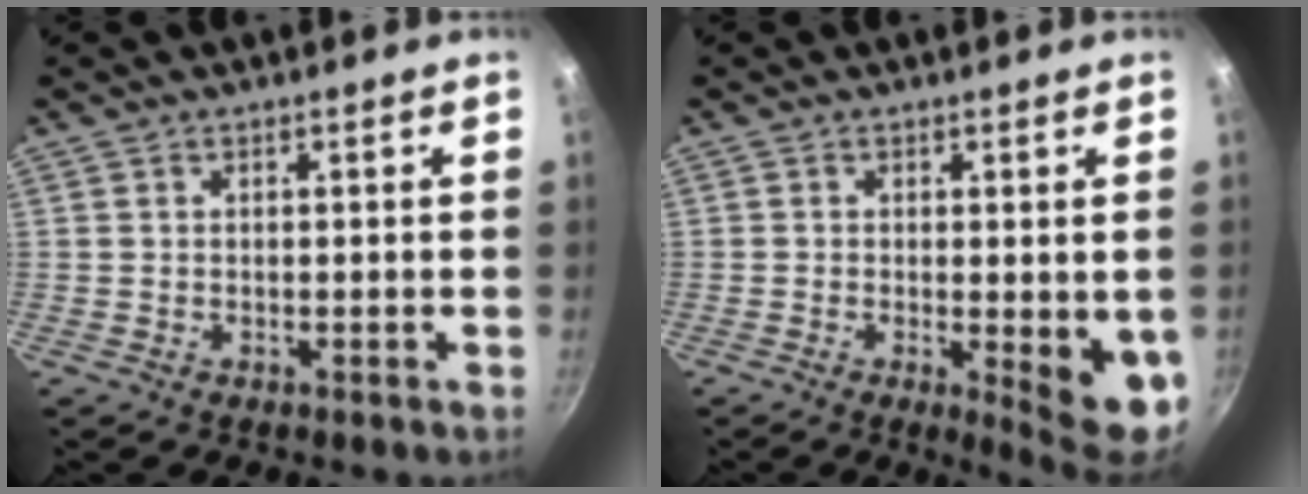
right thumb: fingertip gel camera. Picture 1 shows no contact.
{"total": 8.6, "force": [-1.3, 2.3, 8.2], "torque": [-0.094, -0.012, -0.009]}